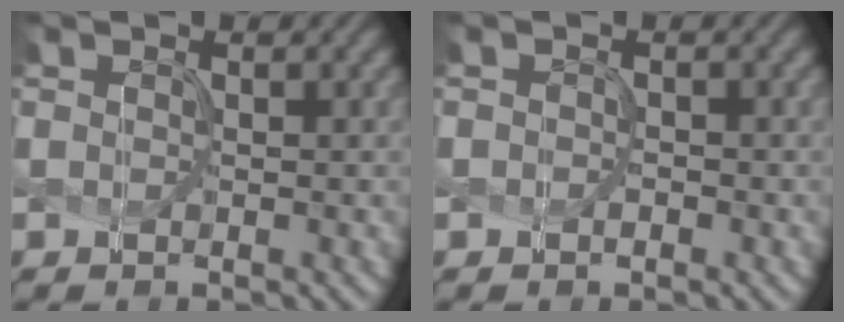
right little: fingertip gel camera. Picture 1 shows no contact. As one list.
[{"total": 0.8, "force": [-0.3, 0.6, 0.5], "torque": [-0.009, 0.000, -0.003]}]